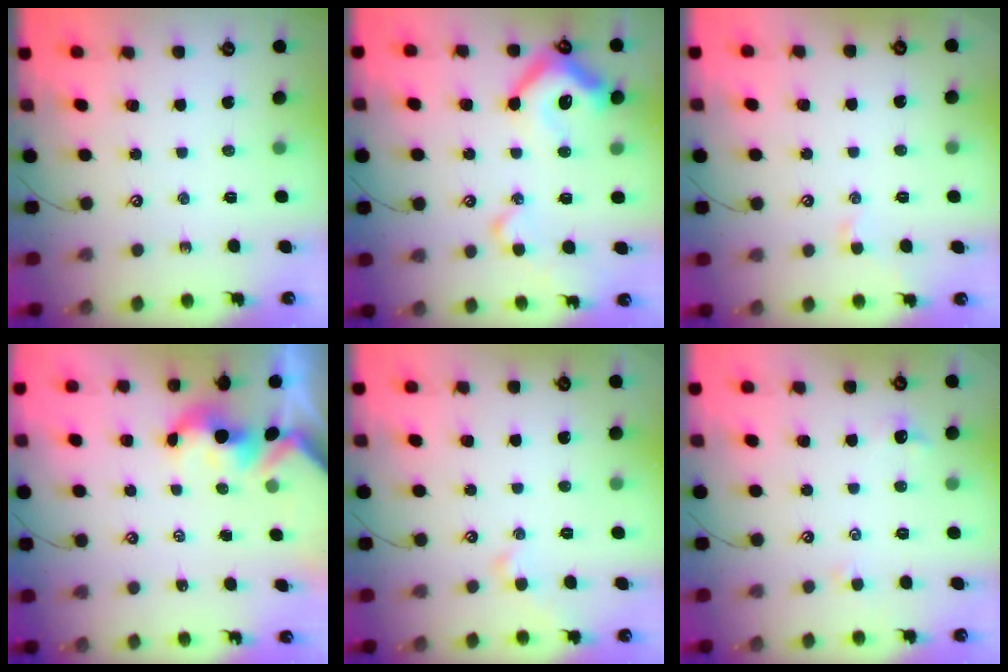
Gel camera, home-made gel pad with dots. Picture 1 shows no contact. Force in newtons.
{"total": 14.0, "press": 13.9, "slide": 1.2}
{"total": 0.0}
{"total": 2.4, "press": 2.4, "slide": 0.2}
{"total": 0.8, "press": 0.7, "slide": 0.4}
{"total": 0.6, "press": 0.4, "slide": 0.5}